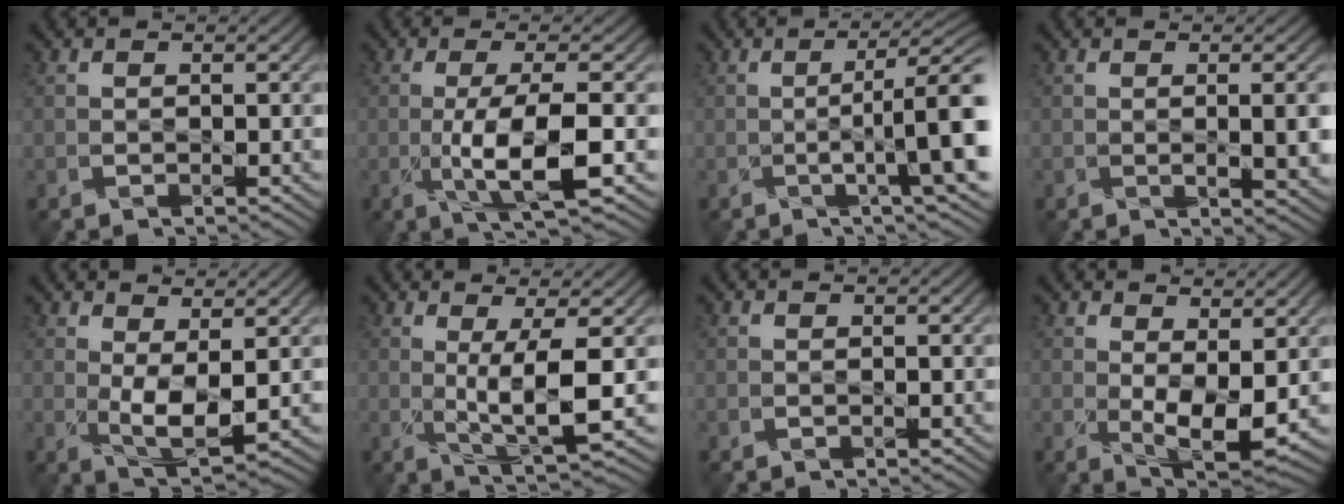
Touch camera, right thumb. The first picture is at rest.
{"total": 6.5, "force": [-1.9, 0.8, 6.2], "torque": [-0.116, 0.003, -0.031]}
{"total": 9.1, "force": [-1.6, 1.3, 8.9], "torque": [-0.124, 0.006, -0.015]}
{"total": 3.9, "force": [-0.4, 0.9, 3.7], "torque": [-0.056, -0.008, 0.004]}
{"total": 4.8, "force": [1.0, 2.1, 4.2], "torque": [-0.096, -0.006, 0.025]}
{"total": 5.3, "force": [-0.1, 1.0, 5.3], "torque": [-0.115, -0.006, 0.009]}
{"total": 0.0}
{"total": 6.9, "force": [0.7, 3.7, 5.8], "torque": [-0.120, -0.017, 0.021]}